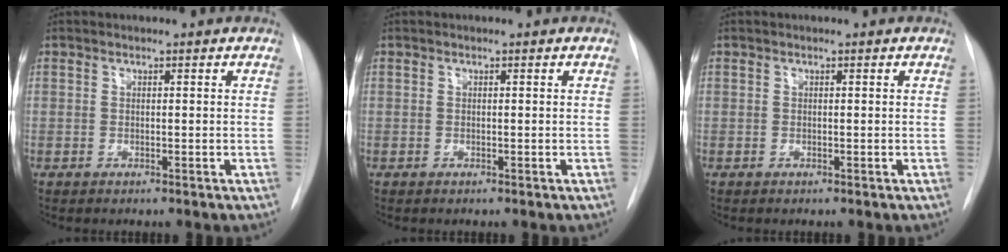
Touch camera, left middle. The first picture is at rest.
{"total": 0.0}
{"total": 0.0}